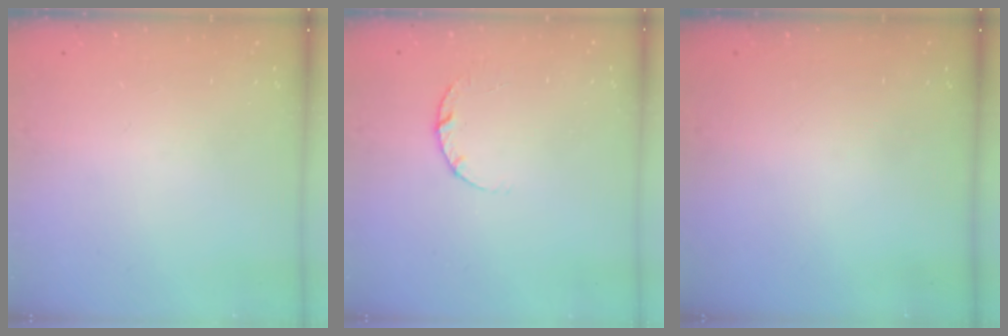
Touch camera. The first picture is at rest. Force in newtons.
{"total": 3.6, "press": 3.6, "slide": 0.5}
{"total": 0.0}